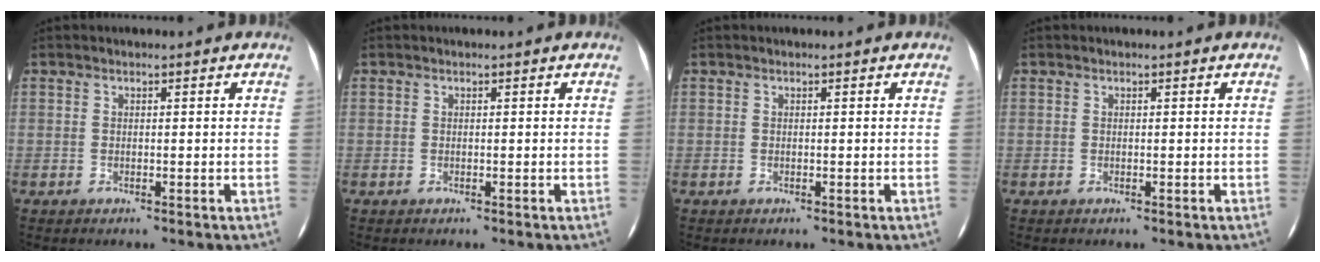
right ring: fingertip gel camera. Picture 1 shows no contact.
{"total": 0.0}
{"total": 0.0}
{"total": 0.0}